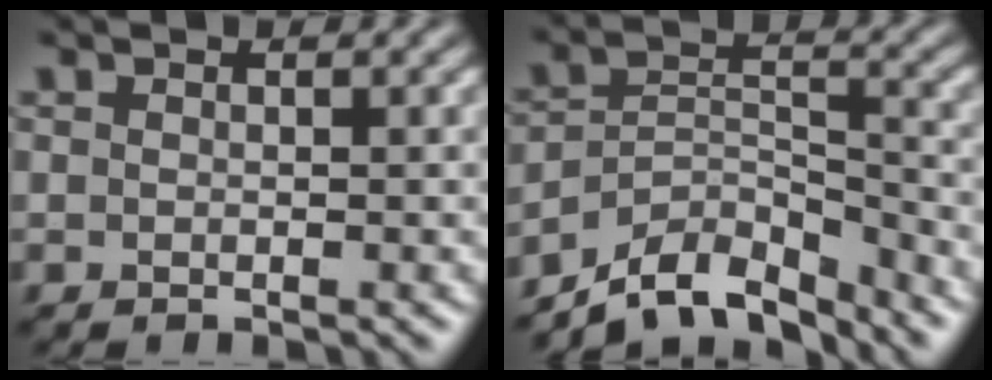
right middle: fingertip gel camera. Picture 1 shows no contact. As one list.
[{"total": 7.7, "force": [-6.6, 2.5, 3.2], "torque": [-0.048, -0.006, -0.123]}]